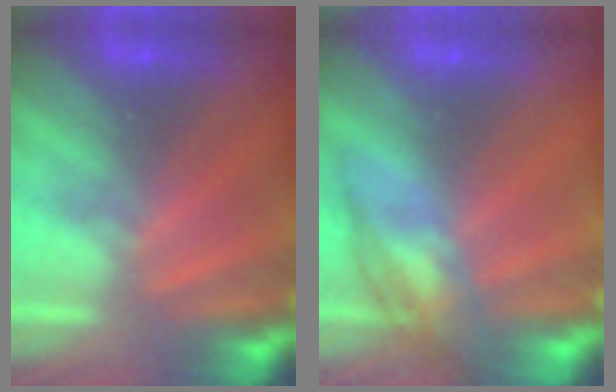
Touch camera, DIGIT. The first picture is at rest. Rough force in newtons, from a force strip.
{"total": 2.6}